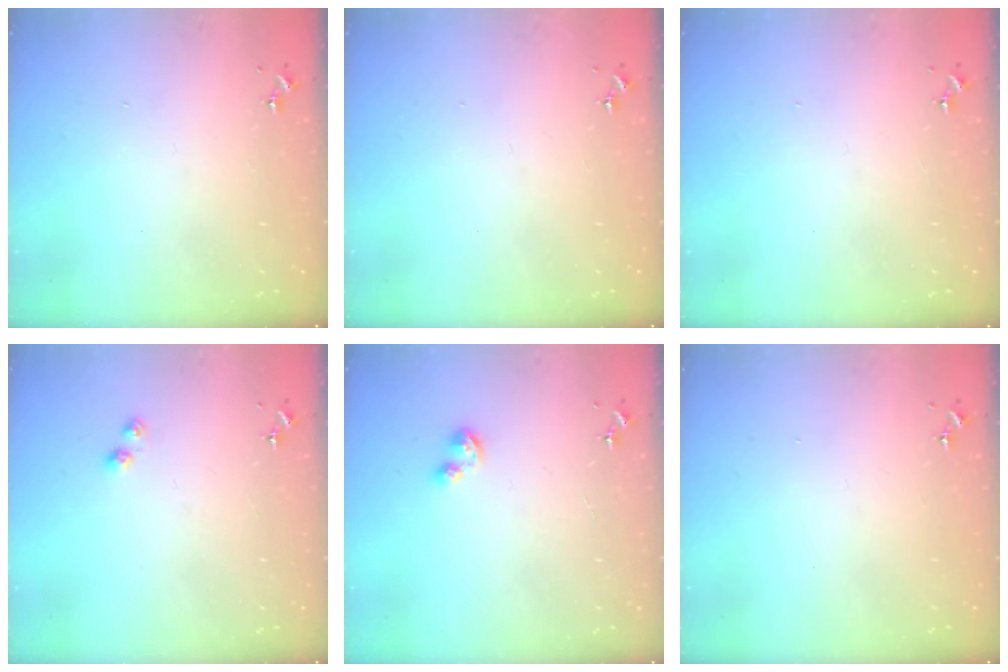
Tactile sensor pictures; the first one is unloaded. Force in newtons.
{"total": 0.0}
{"total": 0.0}
{"total": 3.7, "press": 3.7, "slide": 0.5}
{"total": 4.6, "press": 4.6, "slide": 0.5}
{"total": 0.0}